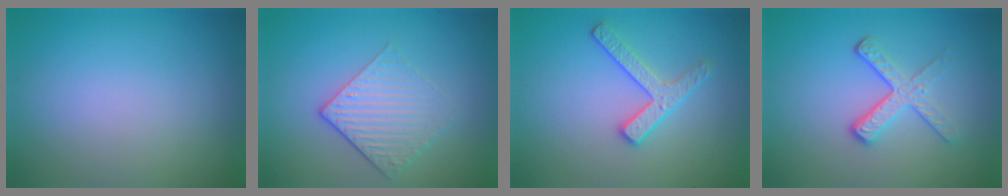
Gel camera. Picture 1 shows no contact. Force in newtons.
{"total": 3.8, "press": 2.8, "slide": 2.6}
{"total": 2.6, "press": 2.4, "slide": 0.9}
{"total": 3.6, "press": 2.2, "slide": 2.8}